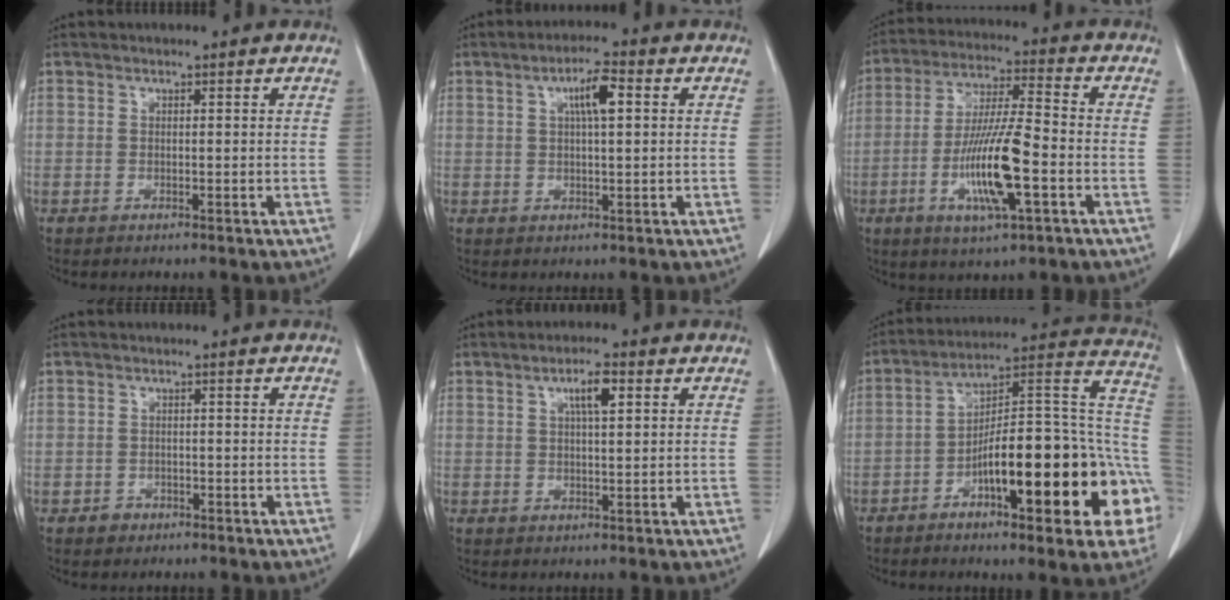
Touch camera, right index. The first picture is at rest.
{"total": 5.3, "force": [1.6, 1.0, 5.0], "torque": [-0.088, 0.008, 0.026]}
{"total": 13.2, "force": [-4.0, 1.4, 12.6], "torque": [-0.244, -0.009, -0.074]}
{"total": 1.7, "force": [-1.0, 1.4, 0.2], "torque": [0.000, 0.006, -0.017]}
{"total": 4.3, "force": [1.6, 0.8, 3.9], "torque": [-0.069, 0.003, 0.027]}
{"total": 24.5, "force": [-7.7, 5.8, 22.5], "torque": [-0.235, 0.029, -0.108]}